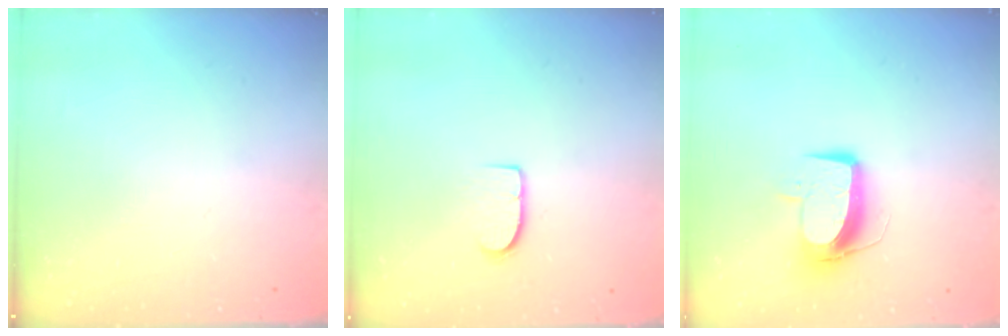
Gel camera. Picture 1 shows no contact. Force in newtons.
{"total": 6.6, "press": 6.6, "slide": 0.5}
{"total": 10.3, "press": 10.3, "slide": 0.8}